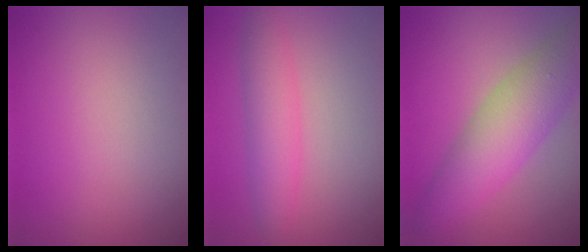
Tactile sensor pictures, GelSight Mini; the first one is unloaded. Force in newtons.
{"total": 3.3, "press": 3.3, "slide": 0.1}
{"total": 6.5, "press": 6.5, "slide": 0.2}